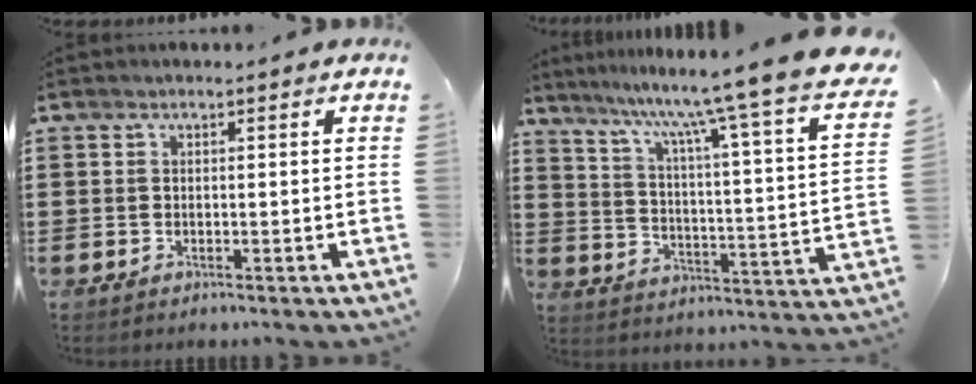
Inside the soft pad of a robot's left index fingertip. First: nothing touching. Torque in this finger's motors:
{"motor_torque": [1.65, -0.49, 0.46, 0.21]}